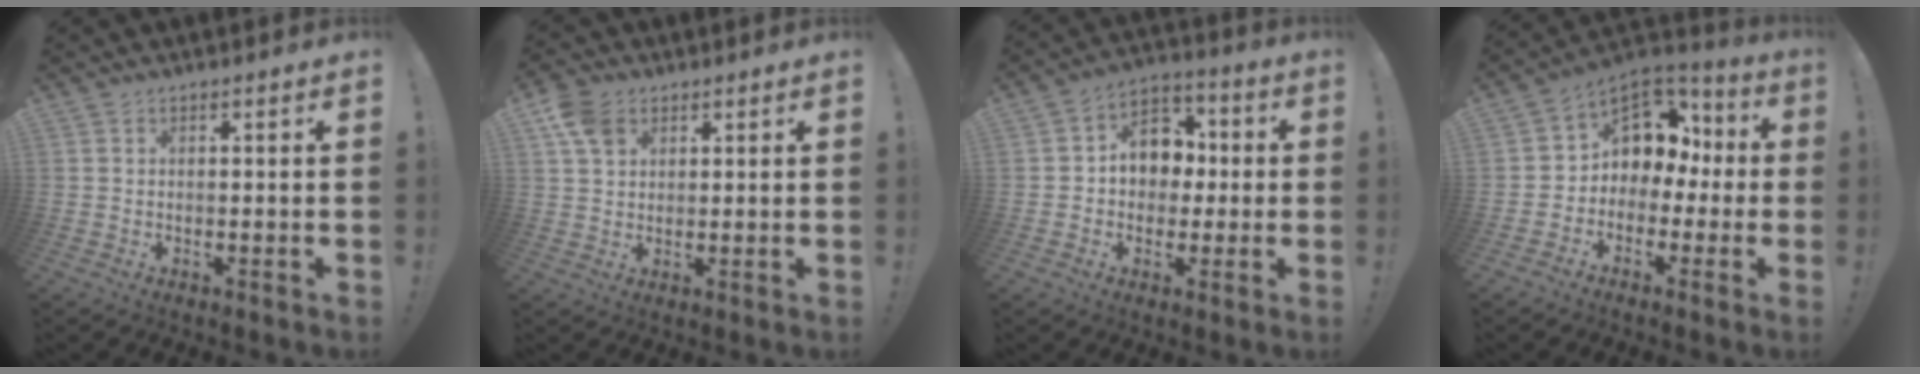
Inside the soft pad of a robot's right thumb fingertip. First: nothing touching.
{"total": 8.5, "force": [4.2, 6.2, 4.0], "torque": [-0.060, -0.010, 0.084]}
{"total": 11.3, "force": [0.9, 9.5, 6.1], "torque": [-0.082, 0.013, 0.026]}
{"total": 8.6, "force": [2.0, 7.6, 3.6], "torque": [-0.044, -0.024, 0.041]}